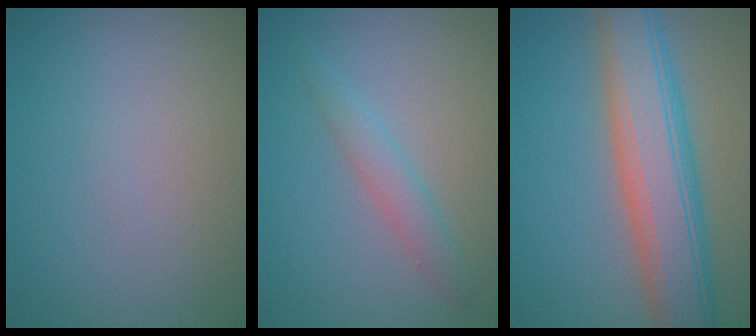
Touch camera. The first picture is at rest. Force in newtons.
{"total": 2.9, "press": 2.9, "slide": 0.4}
{"total": 8.7, "press": 8.6, "slide": 0.5}